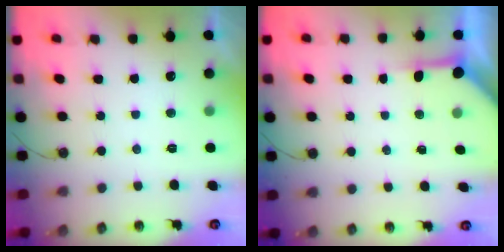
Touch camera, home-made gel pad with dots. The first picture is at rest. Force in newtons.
{"total": 3.8, "press": 3.8, "slide": 0.4}